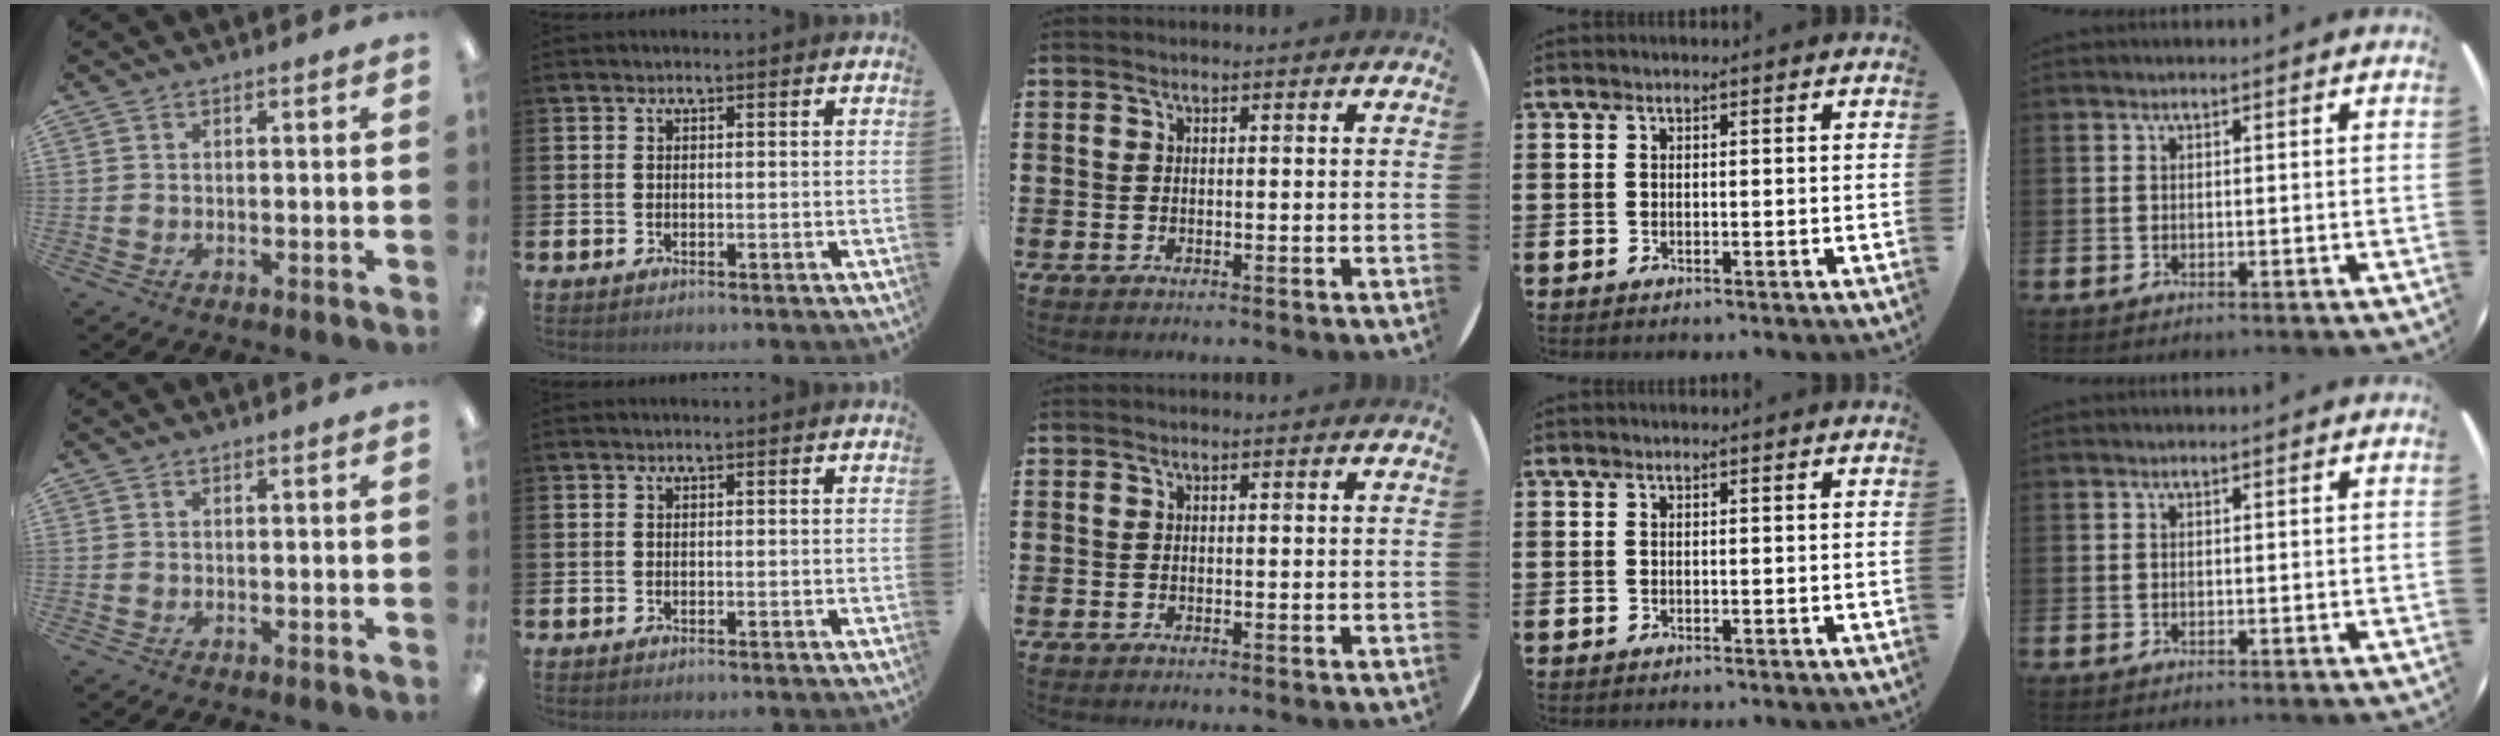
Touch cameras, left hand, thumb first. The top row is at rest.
{}